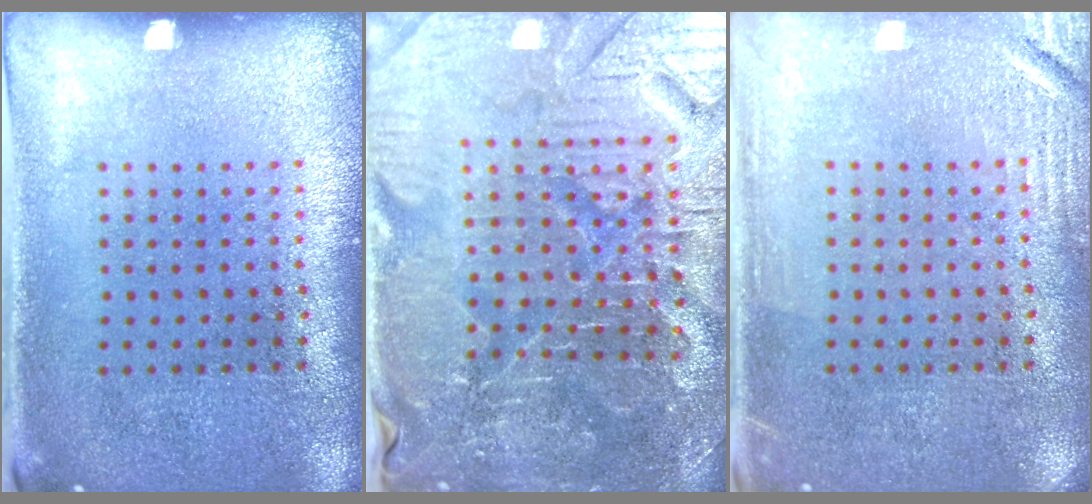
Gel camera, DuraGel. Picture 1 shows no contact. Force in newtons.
{"total": 4.8, "press": 4.6, "slide": 1.2}
{"total": 2.7, "press": 2.7, "slide": 0.4}